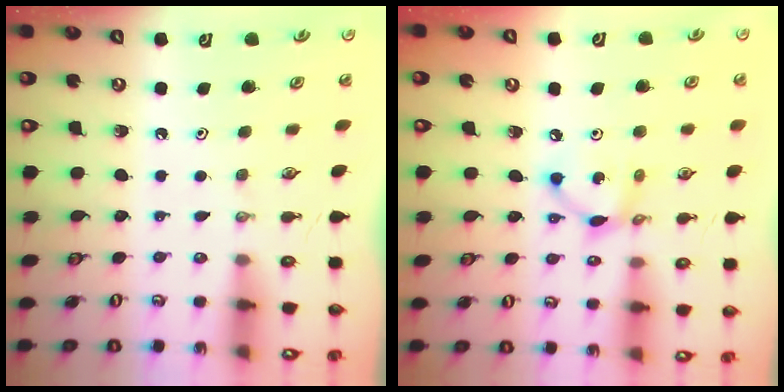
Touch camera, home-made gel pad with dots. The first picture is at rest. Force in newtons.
{"total": 7.9, "press": 7.9, "slide": 0.3}